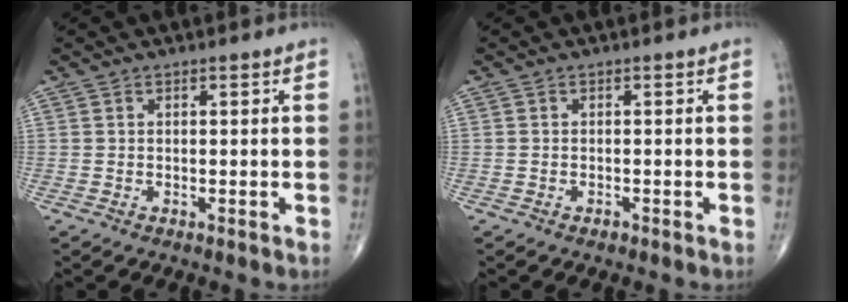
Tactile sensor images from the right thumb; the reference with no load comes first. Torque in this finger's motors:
{"motor_torque": [-0.19, 0.04, -0.14, -0.10, -0.01]}